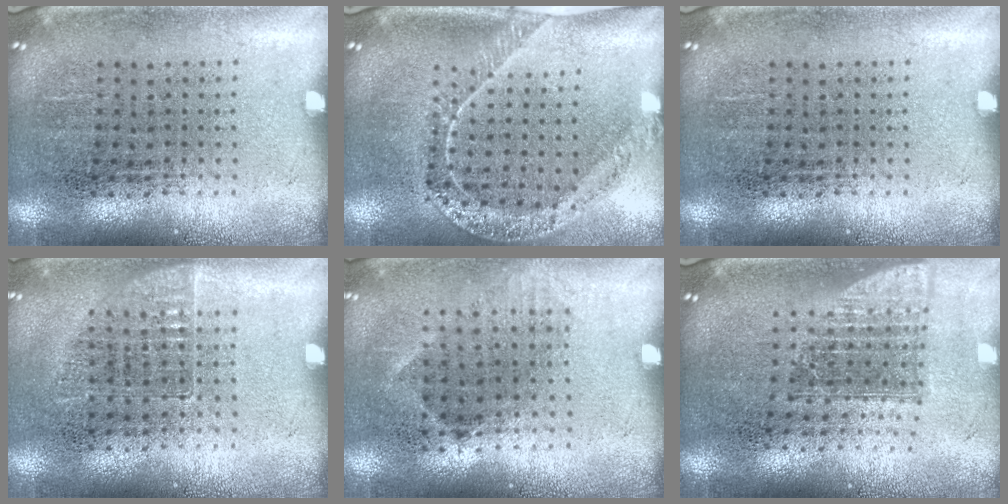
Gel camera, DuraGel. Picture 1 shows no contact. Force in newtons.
{"total": 1.4, "press": 1.4, "slide": 0.0}
{"total": 0.0}
{"total": 0.7, "press": 0.7, "slide": 0.1}
{"total": 0.9, "press": 0.6, "slide": 0.6}
{"total": 1.6, "press": 1.2, "slide": 0.9}